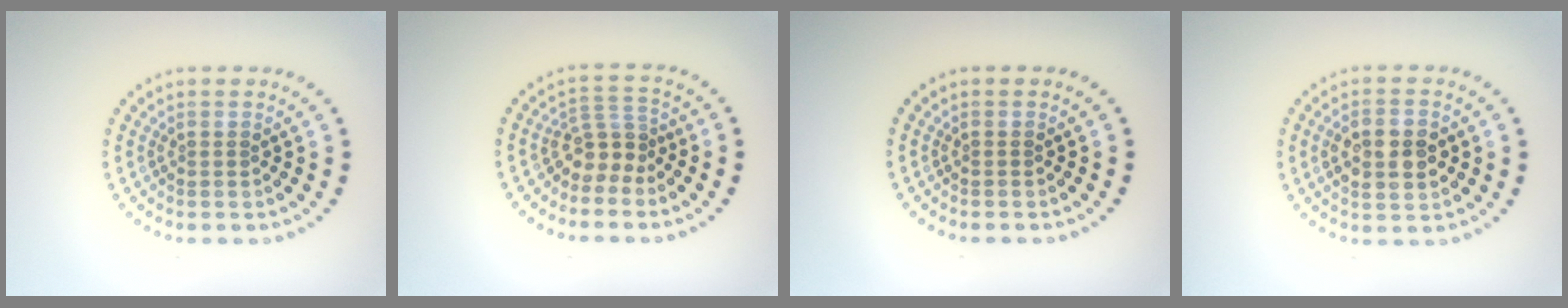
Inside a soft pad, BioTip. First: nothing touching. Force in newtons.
{"total": 2.9, "press": 2.1, "slide": 2.1}
{"total": 0.0}
{"total": 4.4, "press": 4.3, "slide": 0.4}